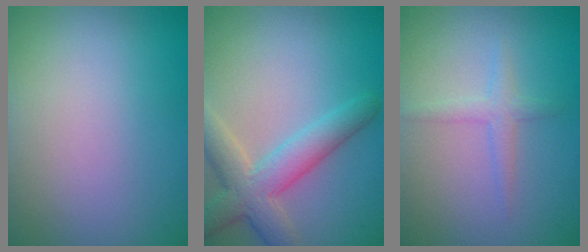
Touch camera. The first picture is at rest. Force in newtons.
{"total": 5.2, "press": 5.2, "slide": 0.4}
{"total": 1.6, "press": 1.6, "slide": 0.1}